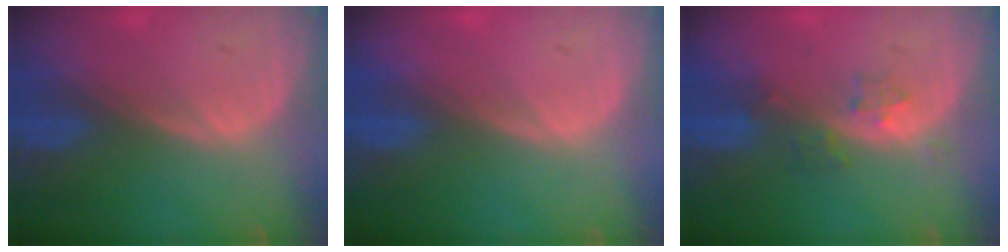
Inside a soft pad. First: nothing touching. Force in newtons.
{"total": 0.0}
{"total": 2.6, "press": 2.6, "slide": 0.2}